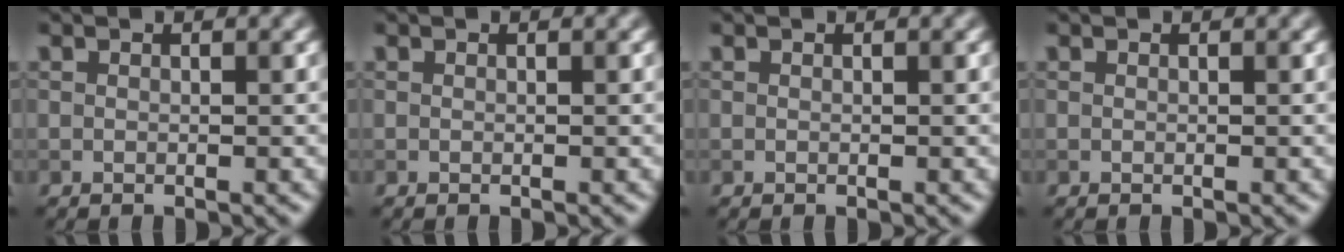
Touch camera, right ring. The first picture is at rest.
{"total": 0.0}
{"total": 0.0}
{"total": 0.0}